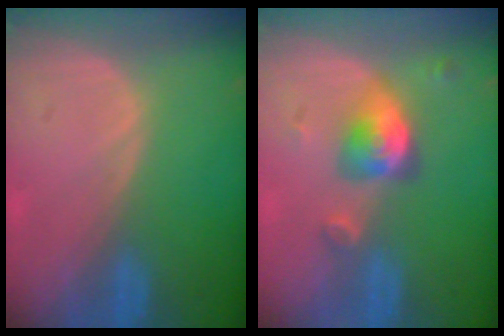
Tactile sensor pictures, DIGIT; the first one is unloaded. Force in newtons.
{"total": 5.0, "press": 4.9, "slide": 0.4}